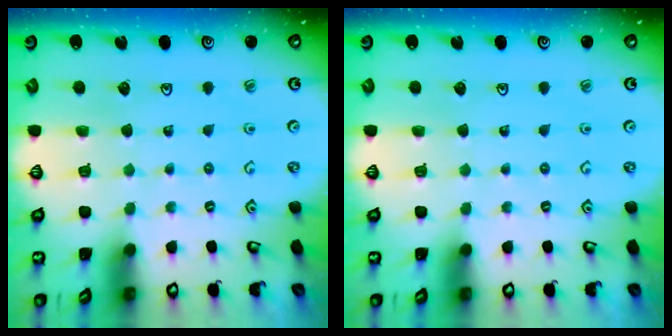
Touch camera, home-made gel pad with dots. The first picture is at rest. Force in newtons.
{"total": 0.0}